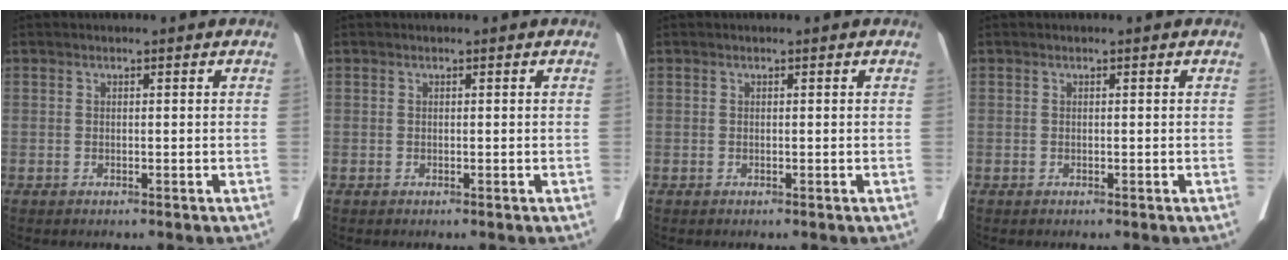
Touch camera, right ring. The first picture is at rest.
{"total": 0.0}
{"total": 0.0}
{"total": 0.0}